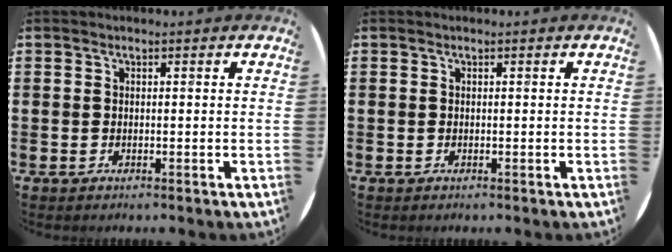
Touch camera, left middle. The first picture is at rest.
{"total": 0.0}